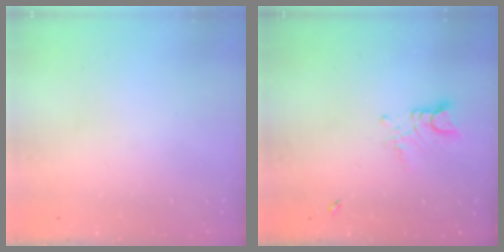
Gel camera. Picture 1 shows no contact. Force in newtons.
{"total": 2.8, "press": 2.8, "slide": 0.3}